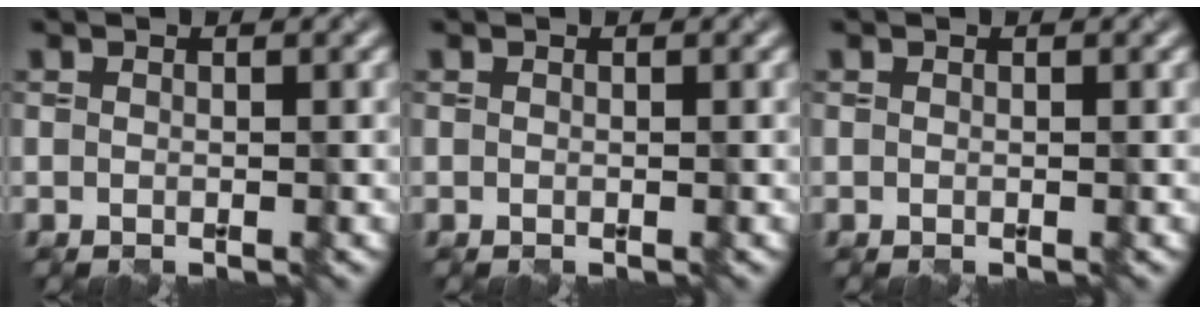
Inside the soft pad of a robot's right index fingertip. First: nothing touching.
{"total": 0.0}
{"total": 0.0}